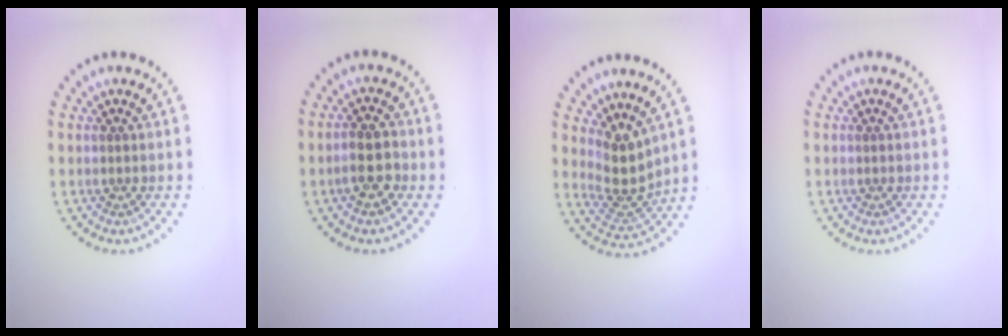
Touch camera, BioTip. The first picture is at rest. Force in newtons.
{"total": 2.7, "press": 2.6, "slide": 0.7}
{"total": 3.5, "press": 2.7, "slide": 2.3}
{"total": 0.0}